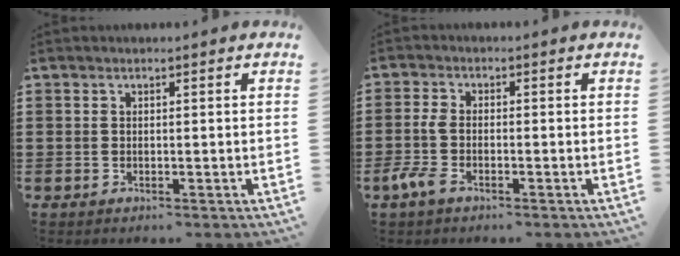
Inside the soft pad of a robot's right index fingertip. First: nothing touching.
{"total": 3.4, "force": [-1.7, 1.5, 2.5], "torque": [-0.072, -0.005, -0.040]}